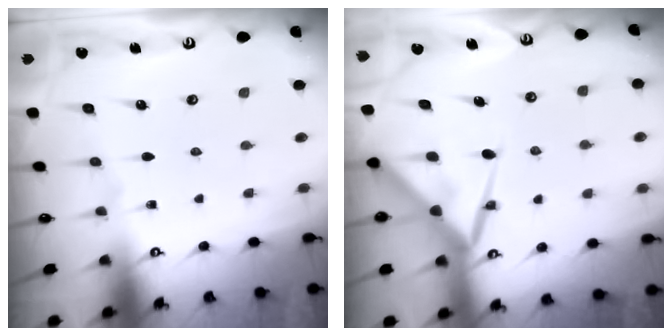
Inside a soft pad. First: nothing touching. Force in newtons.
{"total": 12.5, "press": 12.5, "slide": 1.4}